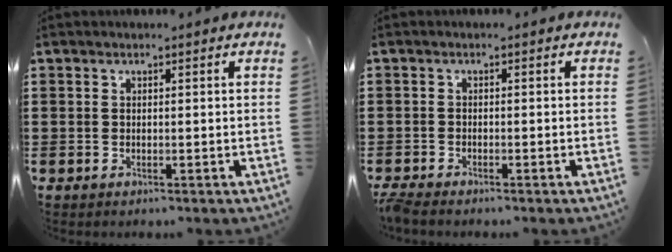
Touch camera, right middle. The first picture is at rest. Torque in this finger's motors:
{"motor_torque": [0.25, 0.23, 0.07, 0.03]}